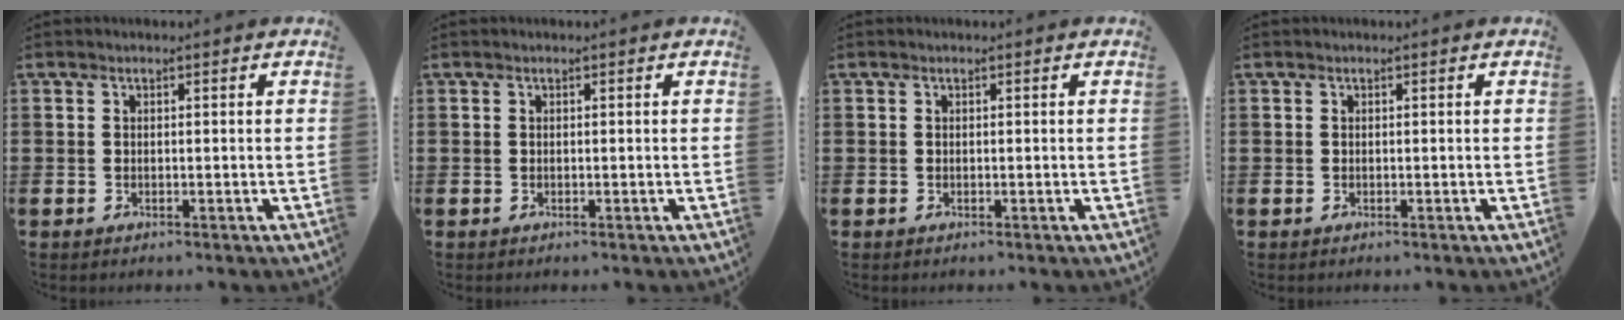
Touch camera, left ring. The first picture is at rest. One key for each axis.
{"total": 0.0}
{"total": 0.0}
{"total": 0.0}